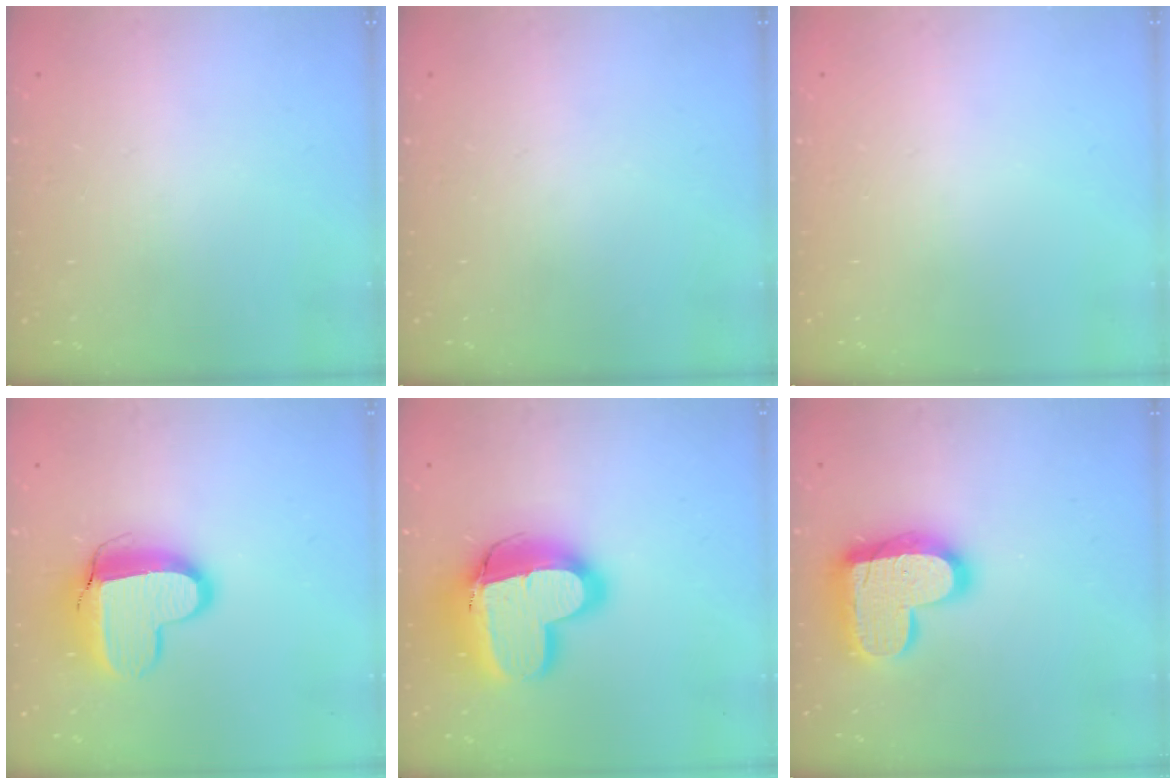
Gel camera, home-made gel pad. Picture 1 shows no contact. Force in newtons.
{"total": 0.0}
{"total": 0.0}
{"total": 13.3, "press": 13.3, "slide": 0.9}
{"total": 18.9, "press": 18.8, "slide": 2.2}
{"total": 17.9, "press": 17.9, "slide": 1.4}